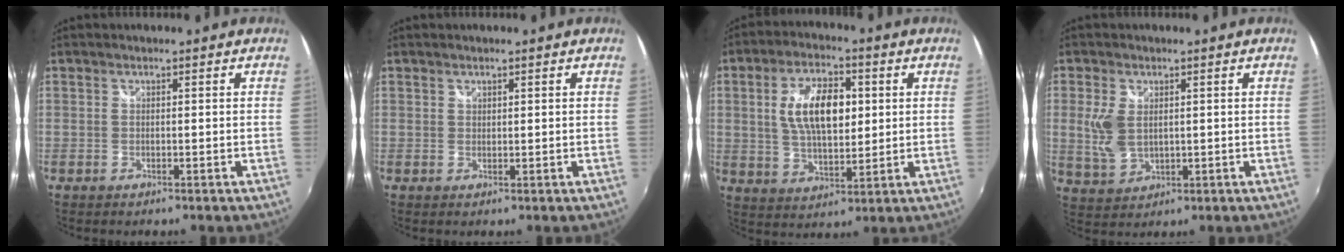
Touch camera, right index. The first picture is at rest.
{"total": 0.6, "force": [0.5, 0.3, 0.1], "torque": [0.000, 0.001, 0.008]}
{"total": 11.8, "force": [2.2, 5.8, 10.0], "torque": [-0.183, 0.011, 0.042]}
{"total": 6.4, "force": [1.2, 3.9, 4.9], "torque": [-0.111, 0.000, 0.028]}